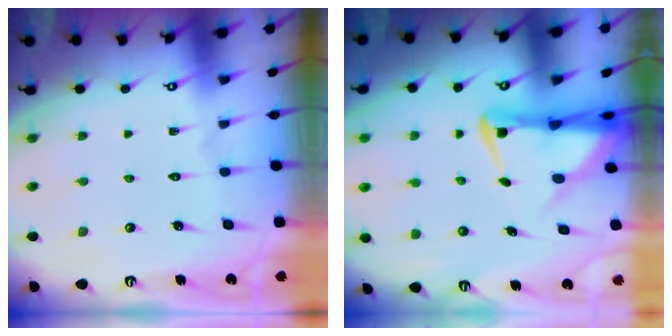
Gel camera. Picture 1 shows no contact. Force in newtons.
{"total": 4.9, "press": 4.7, "slide": 1.5}